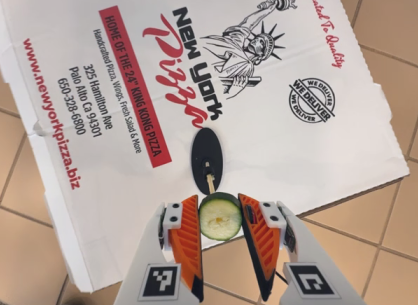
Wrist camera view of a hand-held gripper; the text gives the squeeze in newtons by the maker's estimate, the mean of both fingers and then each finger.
{"total": 8.2, "left": 8.6, "right": 7.7}